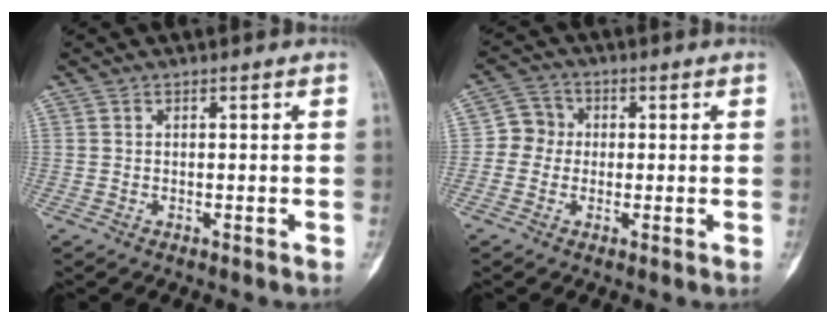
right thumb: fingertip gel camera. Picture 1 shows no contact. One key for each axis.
{"total": 4.7, "fx": -0.3, "fy": 4.4, "fz": 1.5, "tx": 0.002, "ty": 0.012, "tz": -0.017}